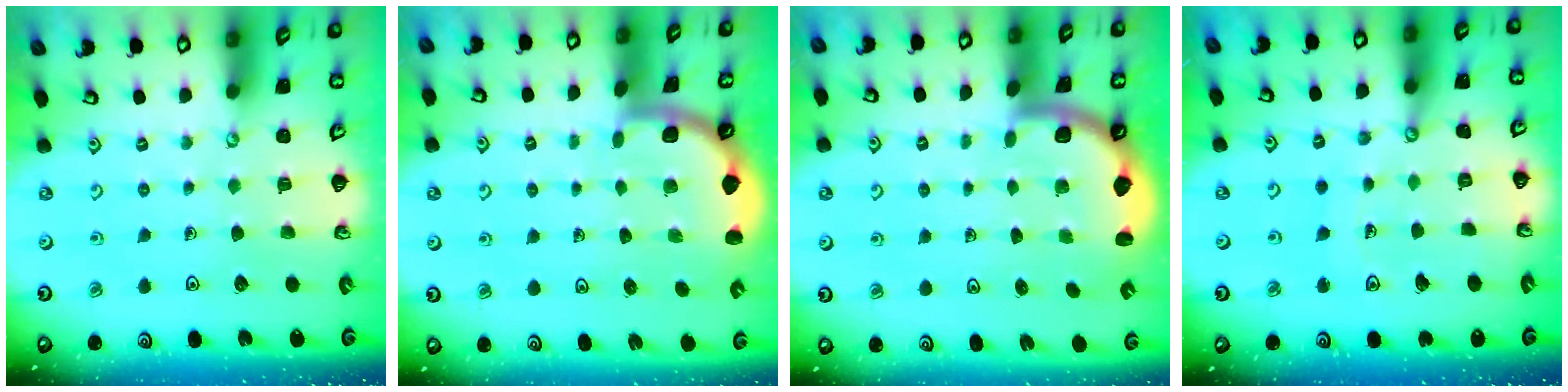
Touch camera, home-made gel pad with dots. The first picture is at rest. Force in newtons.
{"total": 1.9, "press": 1.9, "slide": 0.0}
{"total": 1.8, "press": 1.8, "slide": 0.1}
{"total": 11.1, "press": 11.0, "slide": 1.3}